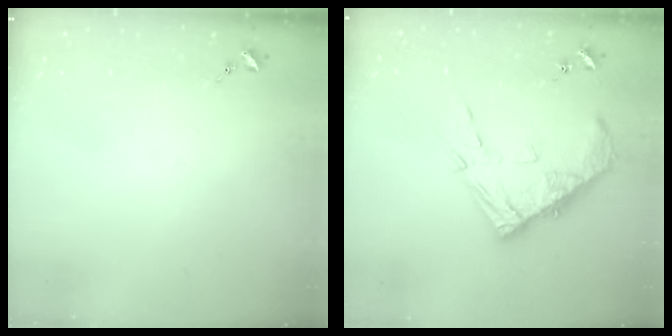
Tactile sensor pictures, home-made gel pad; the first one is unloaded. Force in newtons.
{"total": 13.3, "press": 13.2, "slide": 1.2}